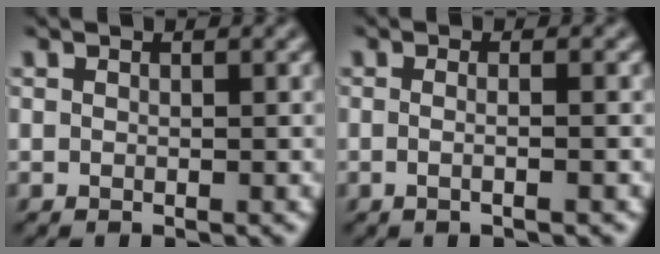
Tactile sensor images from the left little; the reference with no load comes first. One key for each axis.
{"total": 2.5, "fx": 0.0, "fy": 0.9, "fz": 2.3, "tx": -0.013, "ty": -0.002, "tz": -0.023}